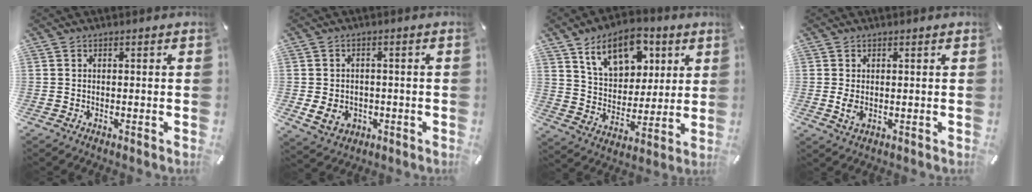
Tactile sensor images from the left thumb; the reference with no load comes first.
{"total": 6.2, "force": [-1.4, 5.3, 2.9], "torque": [-0.055, 0.004, -0.027]}
{"total": 14.4, "force": [7.9, 9.5, 7.3], "torque": [-0.119, -0.026, 0.144]}
{"total": 2.6, "force": [0.0, 1.5, 2.2], "torque": [-0.047, -0.006, -0.005]}